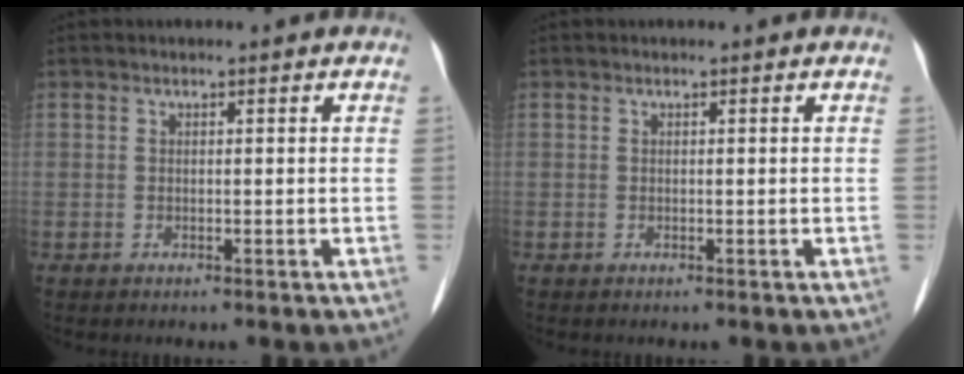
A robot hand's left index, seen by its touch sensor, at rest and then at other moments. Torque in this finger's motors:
{"motor_torque": [0.00, 0.00, 0.02, 0.00]}